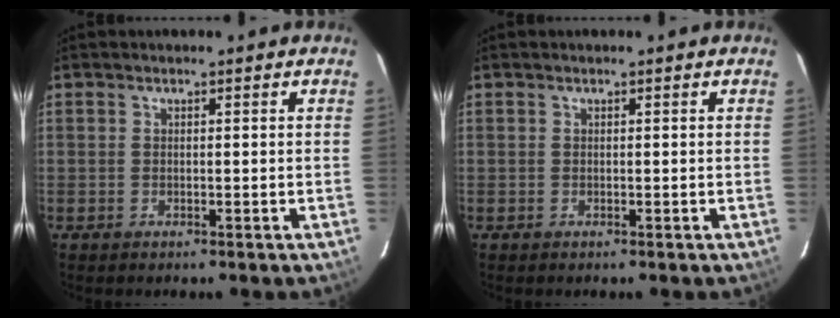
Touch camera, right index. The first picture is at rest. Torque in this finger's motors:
{"motor_torque": [-0.07, 0.07, 0.11, 0.00]}